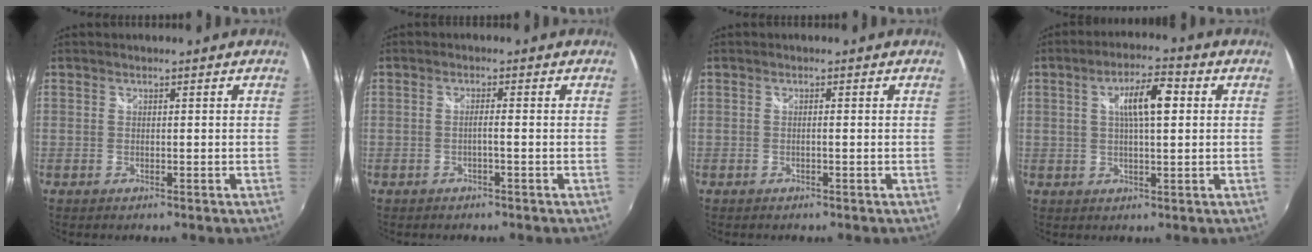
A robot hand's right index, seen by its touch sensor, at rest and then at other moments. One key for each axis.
{"total": 1.6, "fx": -0.7, "fy": -0.3, "fz": 1.4, "tx": -0.022, "ty": 0.002, "tz": -0.013}
{"total": 0.7, "fx": -0.2, "fy": -0.2, "fz": 0.7, "tx": -0.010, "ty": 0.001, "tz": -0.004}
{"total": 7.8, "fx": 1.8, "fy": 2.2, "fz": 7.3, "tx": -0.124, "ty": 0.012, "tz": 0.031}